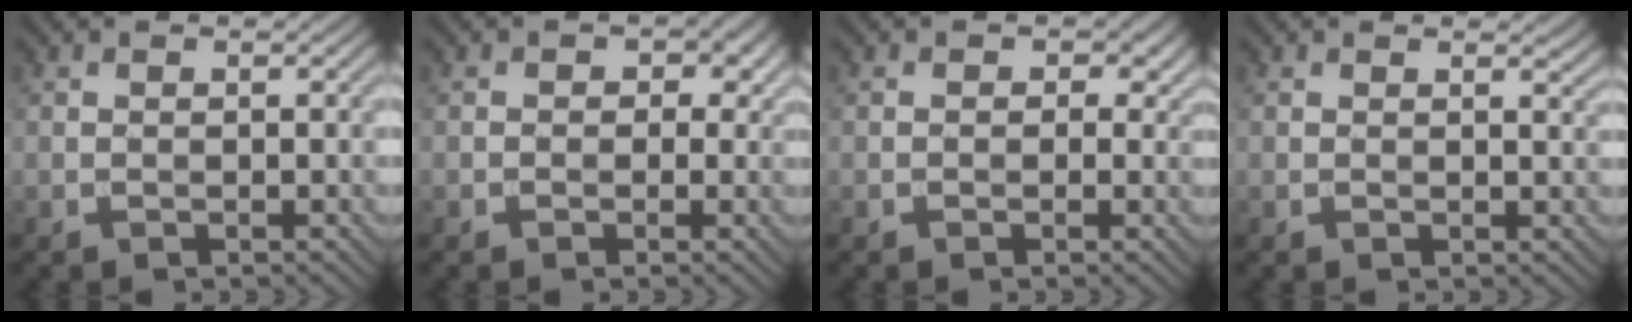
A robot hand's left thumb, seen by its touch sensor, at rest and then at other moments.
{"total": 2.5, "force": [0.4, 2.0, 1.4], "torque": [-0.019, -0.001, -0.001]}
{"total": 1.9, "force": [0.3, 1.5, 1.2], "torque": [-0.019, -0.007, 0.000]}
{"total": 1.4, "force": [1.1, 0.3, 0.9], "torque": [-0.012, -0.006, 0.019]}